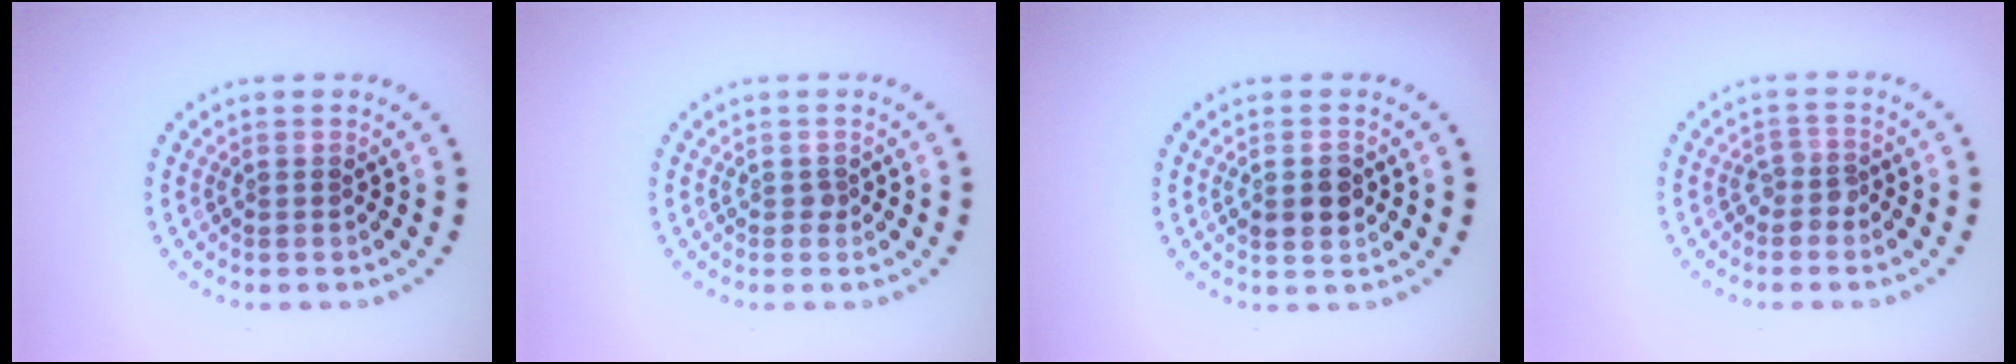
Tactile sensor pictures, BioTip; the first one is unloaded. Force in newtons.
{"total": 0.5, "press": 0.3, "slide": 0.4}
{"total": 2.3, "press": 2.3, "slide": 0.2}
{"total": 1.5, "press": 1.1, "slide": 0.9}